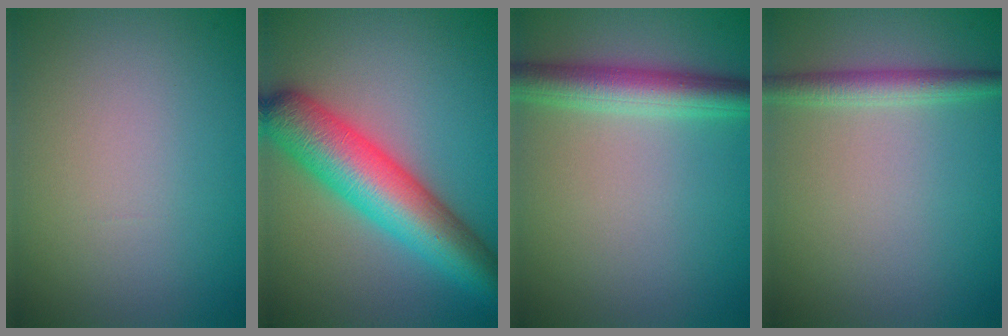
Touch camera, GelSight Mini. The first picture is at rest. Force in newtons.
{"total": 9.0, "press": 9.0, "slide": 0.1}
{"total": 4.3, "press": 4.3, "slide": 0.1}
{"total": 2.3, "press": 2.3, "slide": 0.1}